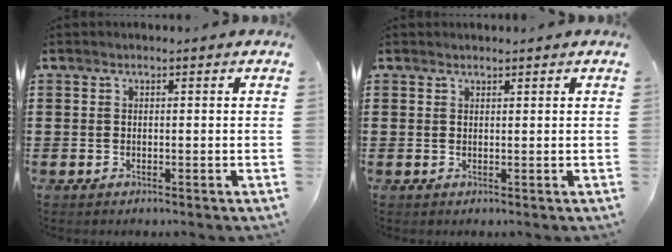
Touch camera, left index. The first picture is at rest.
{"total": 0.7, "force": [0.7, 0.2, 0.1], "torque": [-0.003, 0.000, 0.015]}